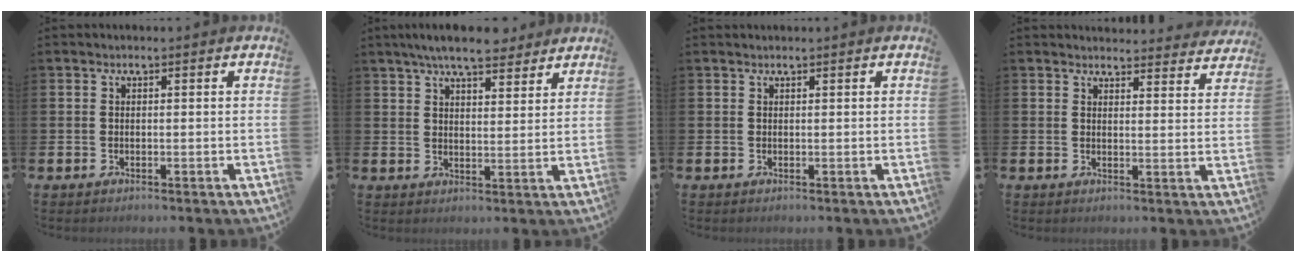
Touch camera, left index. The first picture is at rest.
{"total": 7.1, "force": [6.4, 1.5, 2.8], "torque": [-0.061, -0.017, 0.115]}
{"total": 0.5, "force": [0.5, 0.0, 0.2], "torque": [-0.002, 0.000, 0.009]}
{"total": 3.5, "force": [3.4, 0.5, 0.1], "torque": [0.001, -0.024, 0.061]}